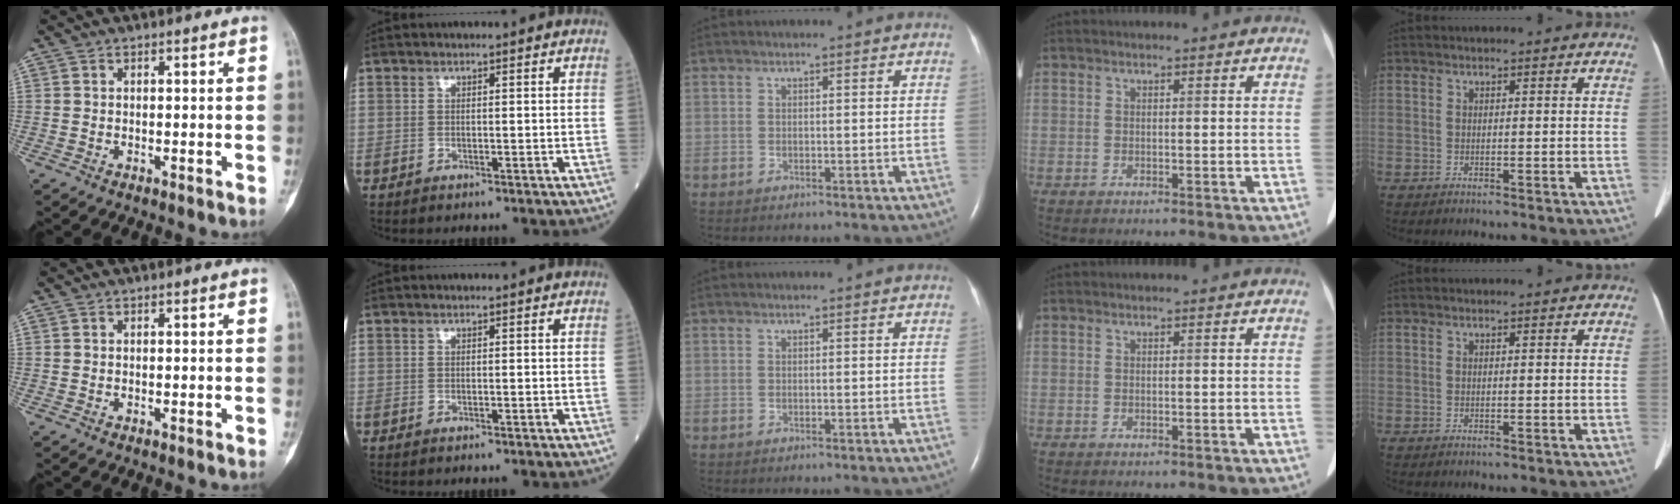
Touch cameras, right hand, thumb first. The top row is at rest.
{}